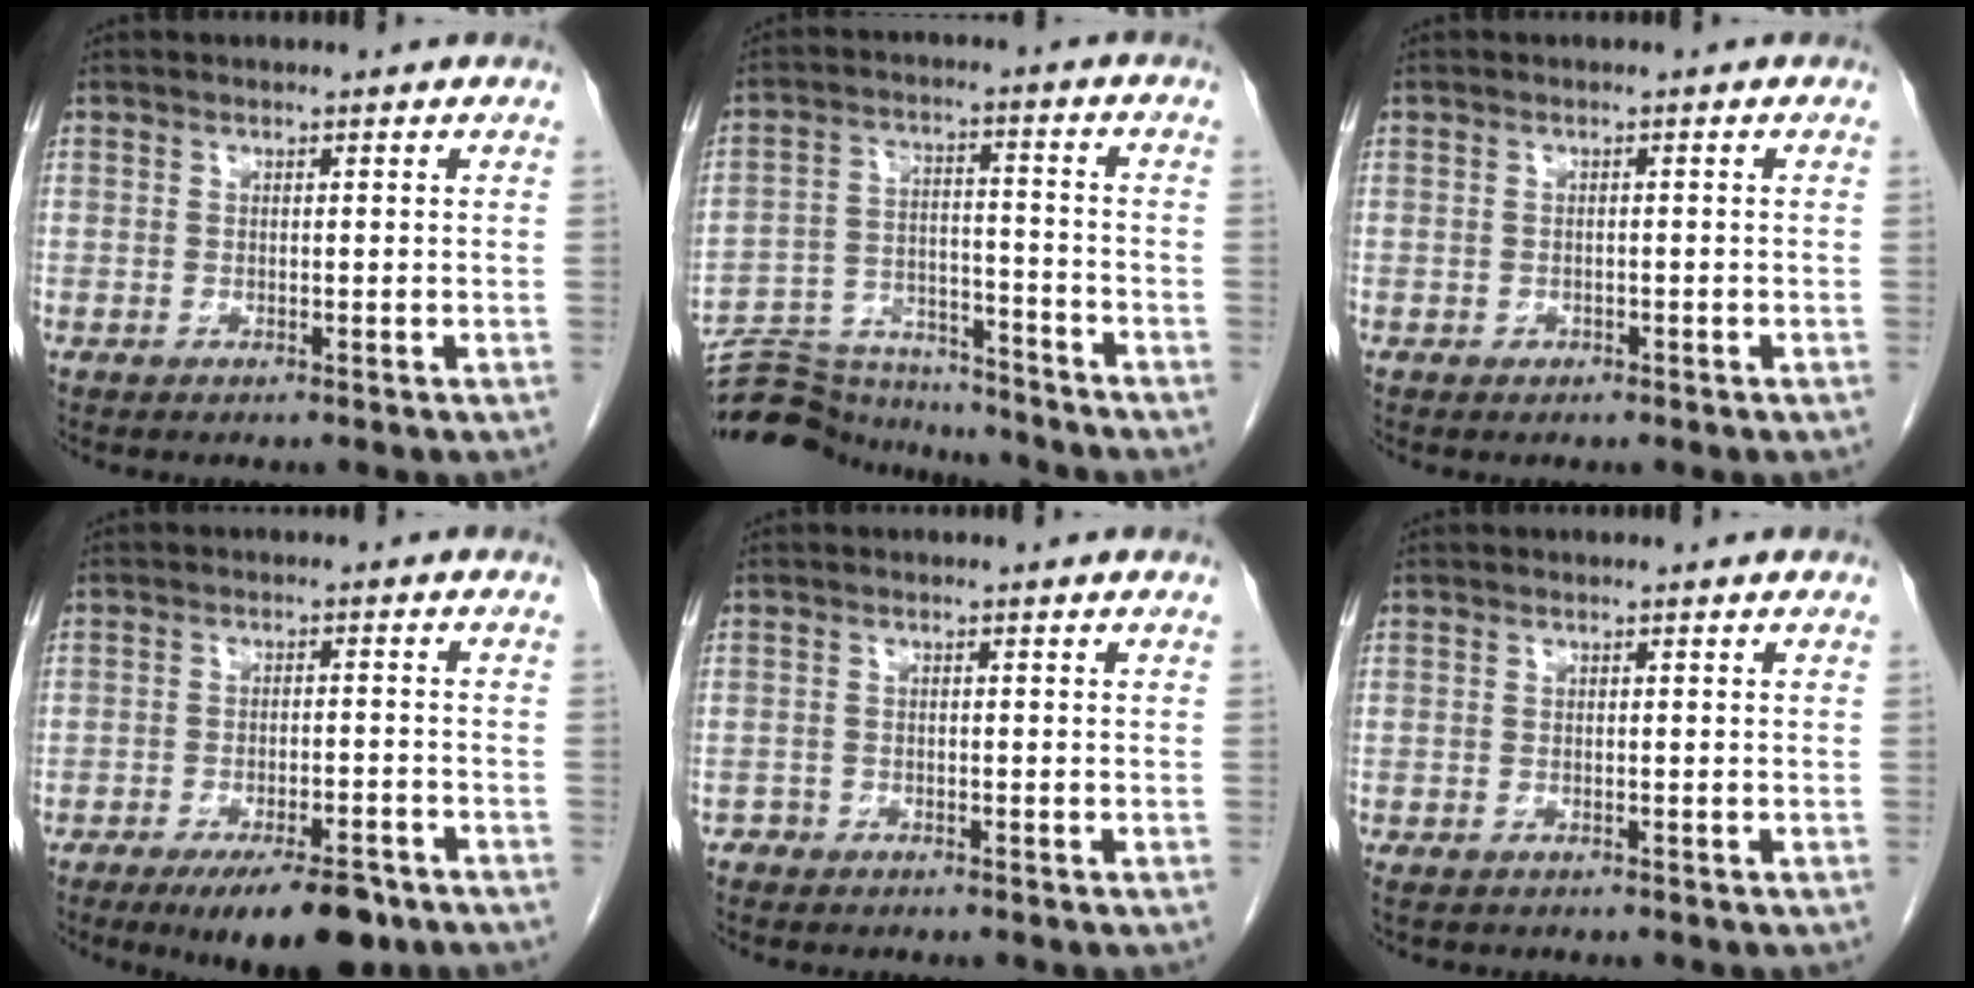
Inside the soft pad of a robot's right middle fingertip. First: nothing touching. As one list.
[{"total": 15.8, "force": [-15.2, 2.7, 2.9], "torque": [-0.052, 0.022, -0.234]}, {"total": 0.6, "force": [-0.3, 0.5, 0.2], "torque": [-0.003, 0.002, -0.004]}, {"total": 9.7, "force": [-6.8, 2.9, 6.3], "torque": [-0.083, -0.006, -0.101]}, {"total": 1.2, "force": [-1.0, 0.7, -0.2], "torque": [0.000, 0.004, -0.022]}, {"total": 1.7, "force": [-1.4, 0.7, 0.6], "torque": [-0.011, -0.003, -0.017]}]